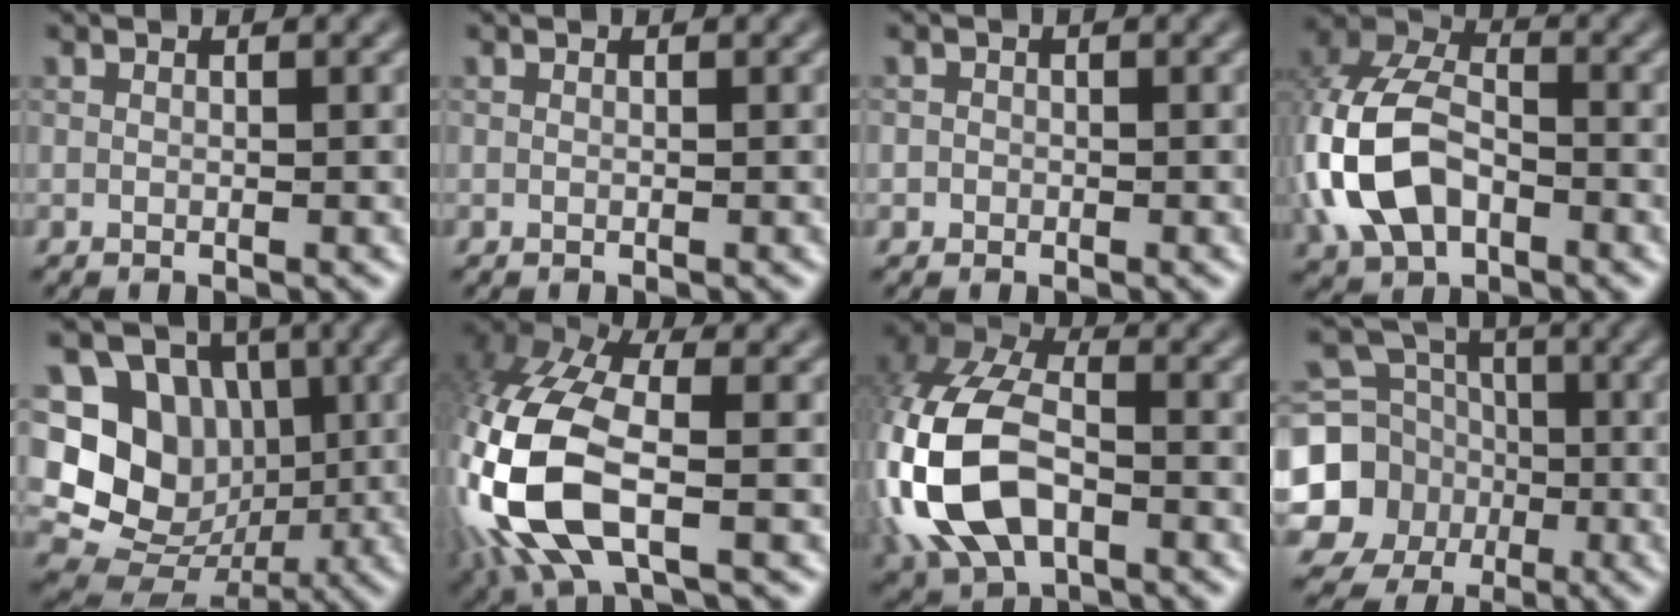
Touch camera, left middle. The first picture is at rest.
{"total": 0.0}
{"total": 0.8, "force": [-0.2, 0.8, 0.0], "torque": [0.006, -0.003, -0.005]}
{"total": 9.4, "force": [-2.1, 6.3, 6.7], "torque": [-0.163, 0.007, -0.056]}
{"total": 13.5, "force": [1.3, 12.2, 5.7], "torque": [-0.129, 0.034, 0.006]}
{"total": 11.8, "force": [-2.3, 6.1, 9.8], "torque": [-0.242, -0.007, -0.051]}
{"total": 11.8, "force": [-2.9, 7.4, 8.7], "torque": [-0.217, -0.001, -0.069]}
{"total": 10.3, "force": [-1.9, 9.5, 3.5], "torque": [-0.091, -0.017, -0.052]}